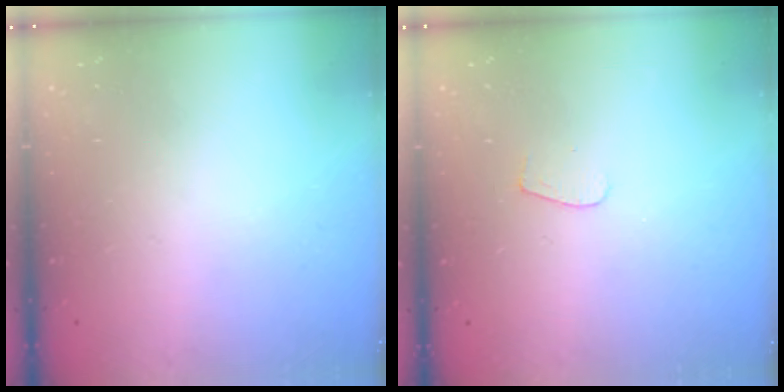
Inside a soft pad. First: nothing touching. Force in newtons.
{"total": 3.6, "press": 3.6, "slide": 0.3}